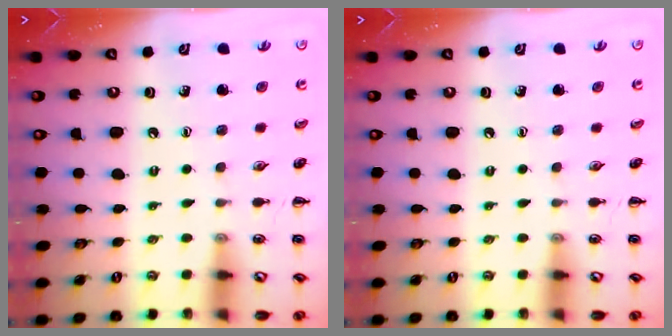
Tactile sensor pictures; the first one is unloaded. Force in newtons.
{"total": 0.0}